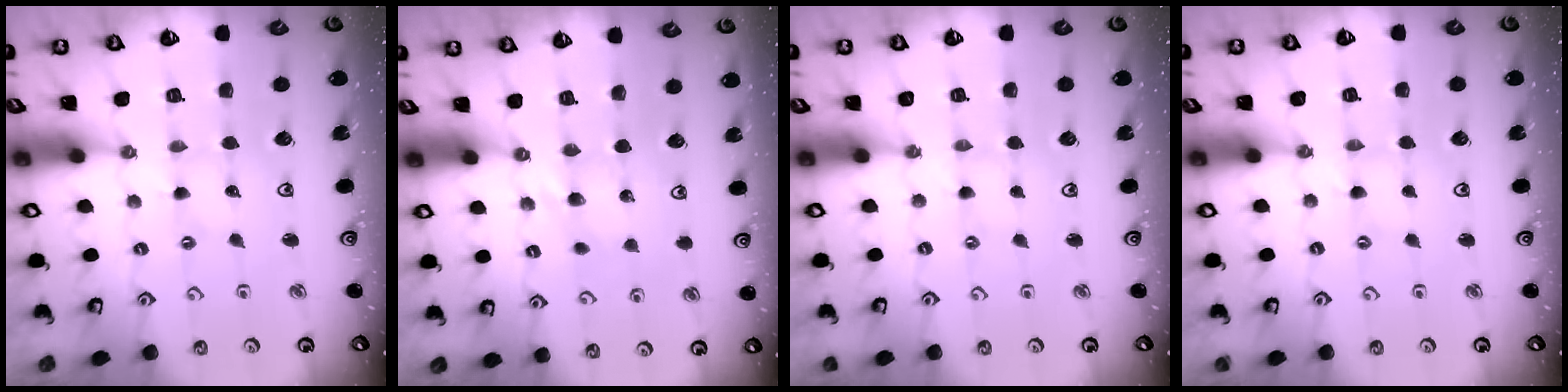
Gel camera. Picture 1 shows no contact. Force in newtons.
{"total": 6.0, "press": 5.9, "slide": 1.0}
{"total": 0.0}
{"total": 0.8, "press": 0.8, "slide": 0.2}